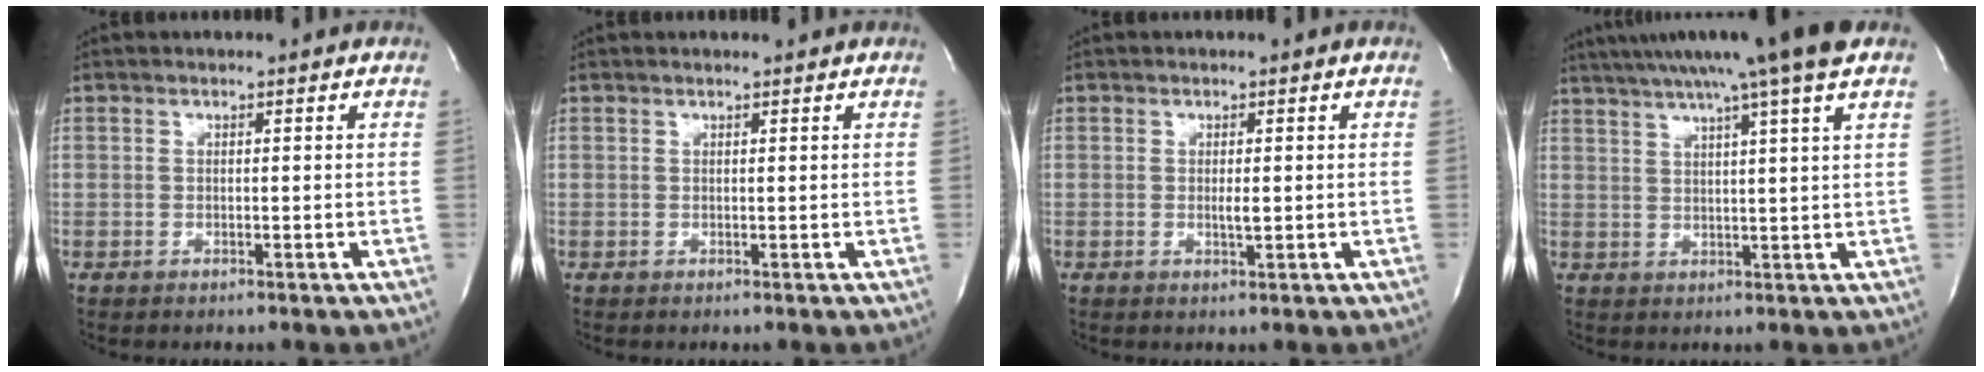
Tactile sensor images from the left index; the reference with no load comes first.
{"total": 0.9, "force": [0.9, -0.1, 0.2], "torque": [-0.009, 0.006, 0.015]}
{"total": 1.2, "force": [0.0, 0.2, 1.2], "torque": [-0.022, -0.003, -0.001]}
{"total": 13.6, "force": [10.3, -1.9, 8.6], "torque": [-0.147, 0.015, 0.137]}